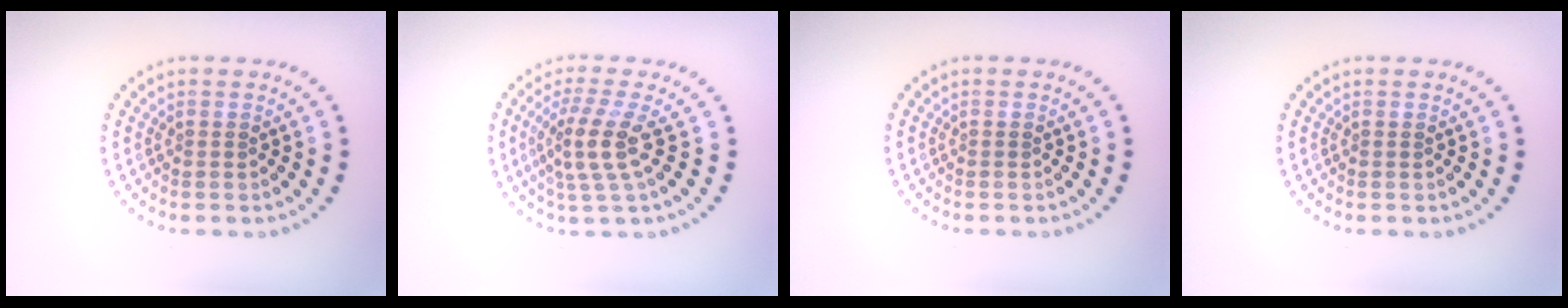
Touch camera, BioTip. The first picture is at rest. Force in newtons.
{"total": 3.6, "press": 2.8, "slide": 2.2}
{"total": 0.0}
{"total": 0.0}